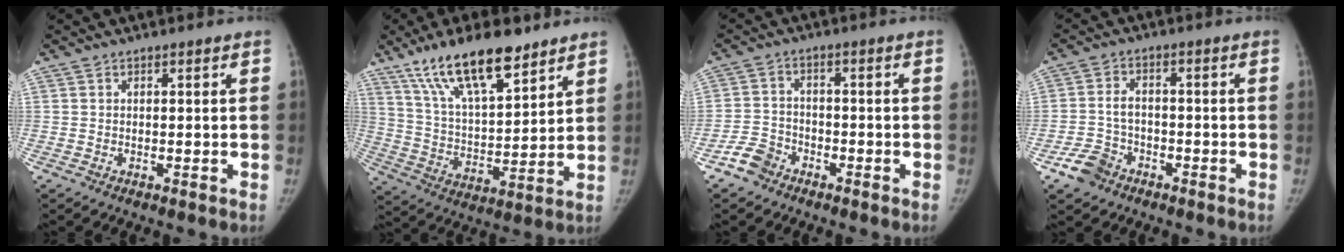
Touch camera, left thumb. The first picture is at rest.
{"total": 17.3, "force": [11.7, 5.8, 11.3], "torque": [-0.172, -0.051, 0.218]}
{"total": 5.0, "force": [-3.5, 3.3, 1.1], "torque": [-0.012, 0.022, -0.074]}
{"total": 6.1, "force": [-3.8, 4.2, 2.3], "torque": [-0.040, 0.023, -0.068]}